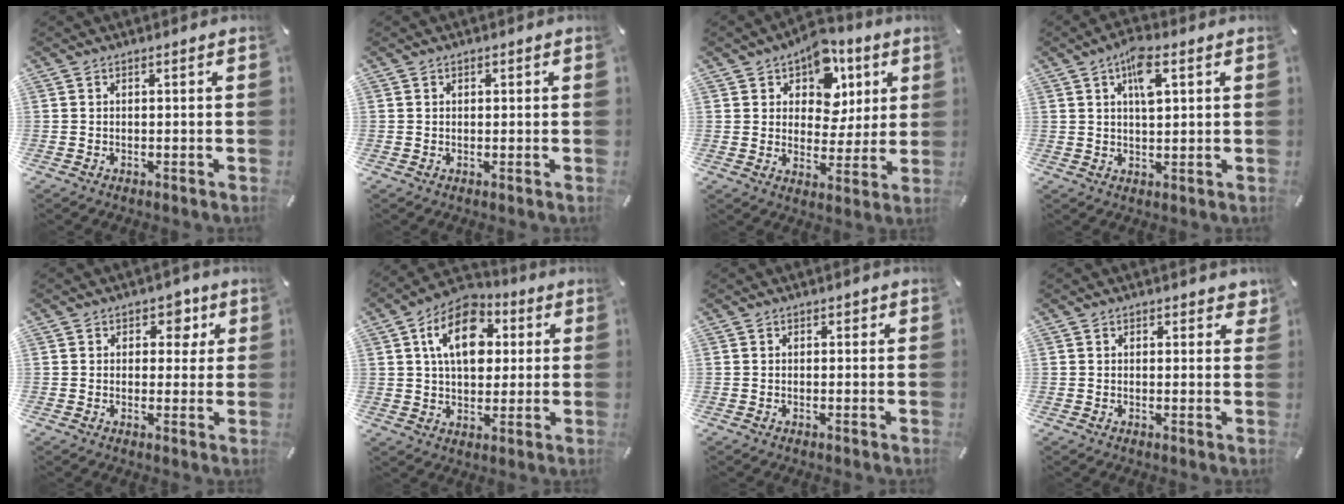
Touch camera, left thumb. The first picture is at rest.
{"total": 0.7, "force": [0.2, 0.6, 0.2], "torque": [-0.003, 0.004, 0.003]}
{"total": 11.0, "force": [5.5, 8.2, 4.7], "torque": [-0.073, -0.034, 0.099]}
{"total": 7.1, "force": [3.0, 2.9, 5.7], "torque": [-0.097, -0.001, 0.046]}
{"total": 5.6, "force": [2.0, 4.5, 2.5], "torque": [-0.008, -0.008, 0.024]}
{"total": 14.7, "force": [4.0, 10.0, 10.0], "torque": [-0.167, 0.003, 0.066]}
{"total": 0.9, "force": [0.3, 0.8, 0.3], "torque": [0.002, 0.003, 0.002]}
{"total": 2.0, "force": [1.3, 1.3, 0.9], "torque": [0.004, -0.005, 0.018]}